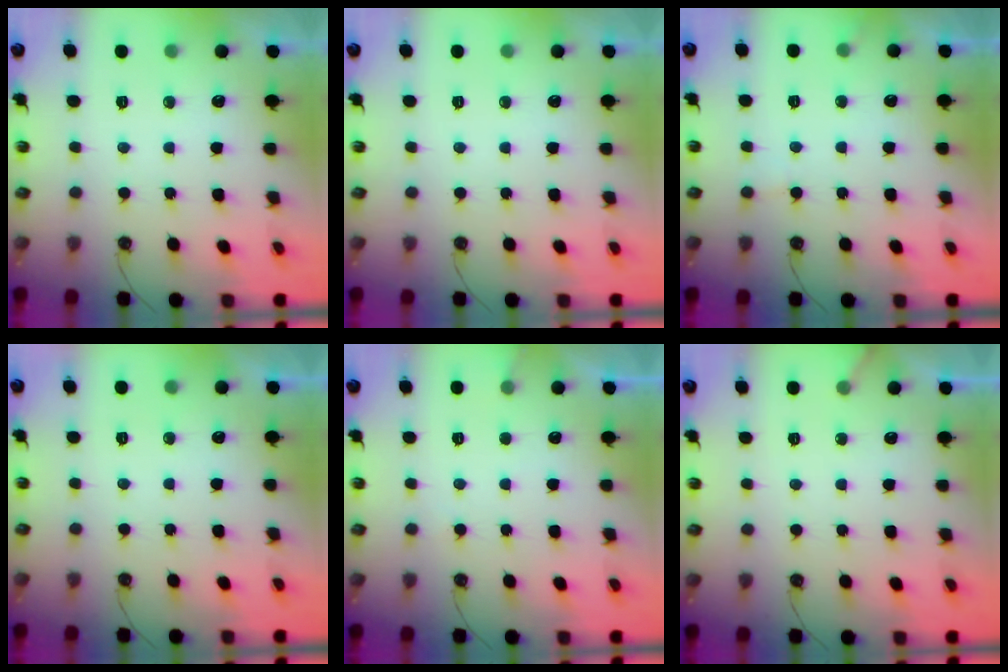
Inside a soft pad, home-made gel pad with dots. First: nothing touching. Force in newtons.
{"total": 0.0}
{"total": 5.0, "press": 5.0, "slide": 0.4}
{"total": 0.0}
{"total": 5.6, "press": 5.6, "slide": 0.3}
{"total": 1.7, "press": 1.7, "slide": 0.1}